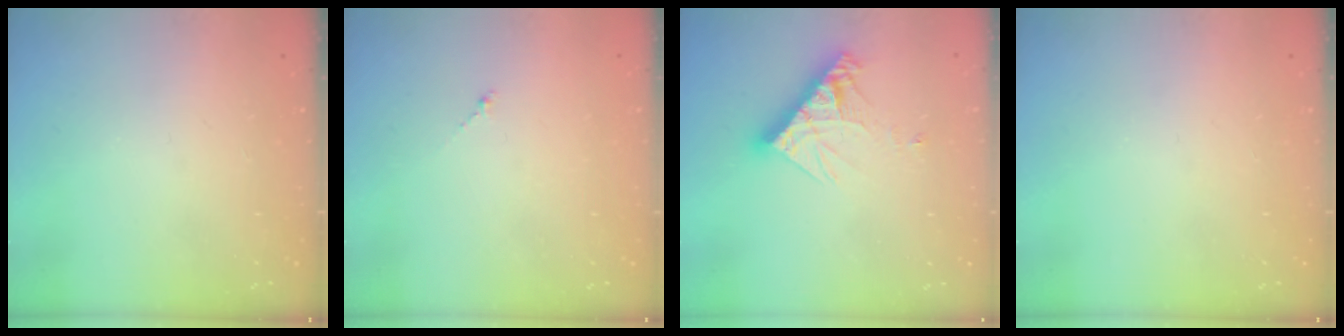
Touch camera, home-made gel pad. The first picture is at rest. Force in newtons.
{"total": 0.7, "press": 0.6, "slide": 0.4}
{"total": 11.9, "press": 11.8, "slide": 1.0}
{"total": 0.0}